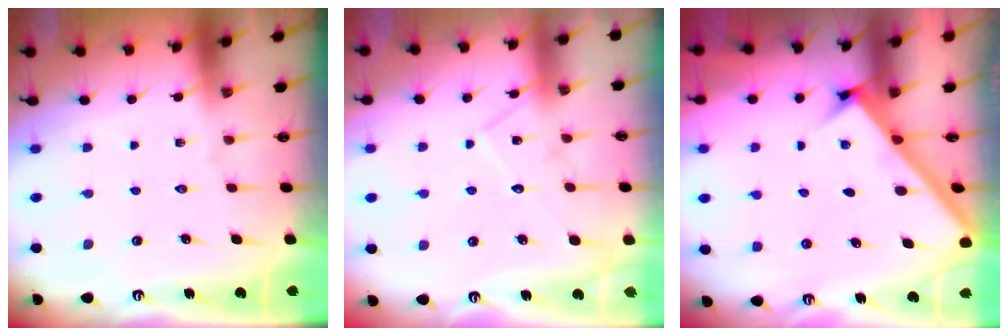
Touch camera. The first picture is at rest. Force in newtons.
{"total": 10.0, "press": 10.0, "slide": 0.7}
{"total": 2.8, "press": 2.8, "slide": 0.4}